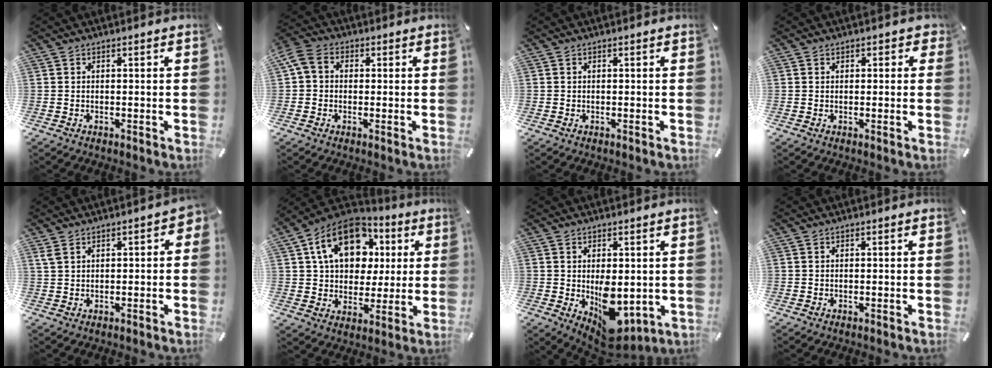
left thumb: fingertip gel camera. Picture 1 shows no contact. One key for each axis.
{"total": 5.3, "fx": 0.0, "fy": 4.3, "fz": 3.1, "tx": -0.071, "ty": 0.012, "tz": 0.001}
{"total": 0.0}
{"total": 1.2, "fx": 0.3, "fy": 1.1, "fz": 0.5, "tx": 0.006, "ty": -0.001, "tz": 0.001}
{"total": 3.4, "fx": 0.8, "fy": 2.2, "fz": 2.5, "tx": -0.039, "ty": 0.003, "tz": 0.015}
{"total": 16.9, "fx": 6.4, "fy": 12.8, "fz": 9.1, "tx": -0.157, "ty": -0.010, "tz": 0.121}
{"total": 9.9, "fx": -1.5, "fy": 5.8, "fz": 7.8, "tx": -0.104, "ty": -0.010, "tz": -0.019}
{"total": 0.0}